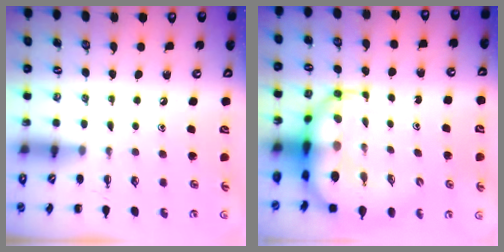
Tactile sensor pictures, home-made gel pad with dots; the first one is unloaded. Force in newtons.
{"total": 12.0, "press": 11.5, "slide": 3.5}